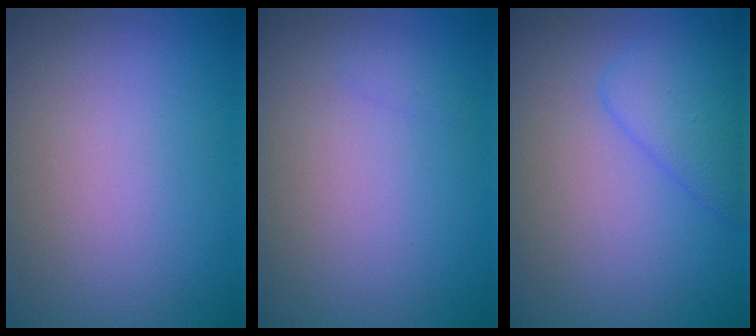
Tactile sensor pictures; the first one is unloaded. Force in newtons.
{"total": 0.5, "press": 0.5, "slide": 0.0}
{"total": 2.9, "press": 2.9, "slide": 0.3}